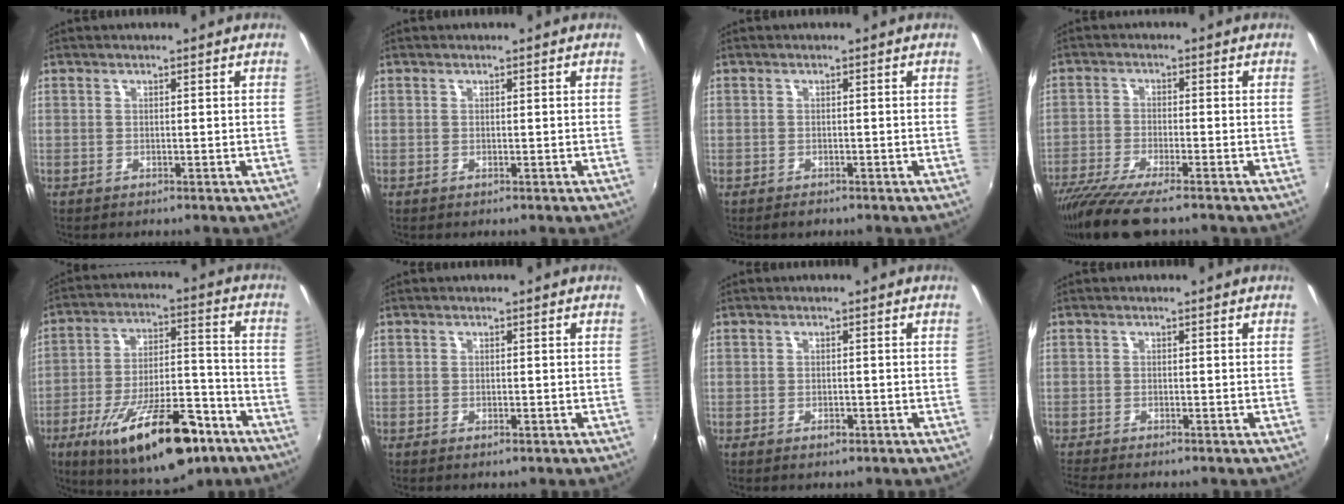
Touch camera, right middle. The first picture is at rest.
{"total": 0.0}
{"total": 1.2, "force": [-1.0, 0.6, 0.3], "torque": [-0.009, -0.006, -0.015]}
{"total": 10.6, "force": [-8.5, 1.2, 6.1], "torque": [-0.137, -0.041, -0.153]}
{"total": 23.0, "force": [-13.6, 7.9, 16.7], "torque": [-0.278, -0.017, -0.202]}
{"total": 0.9, "force": [-0.5, 0.3, 0.6], "torque": [-0.010, -0.001, -0.008]}
{"total": 1.4, "force": [-0.8, 0.6, 0.9], "torque": [-0.014, -0.001, -0.013]}
{"total": 3.4, "force": [-3.1, -0.2, 1.4], "torque": [-0.036, -0.023, -0.059]}